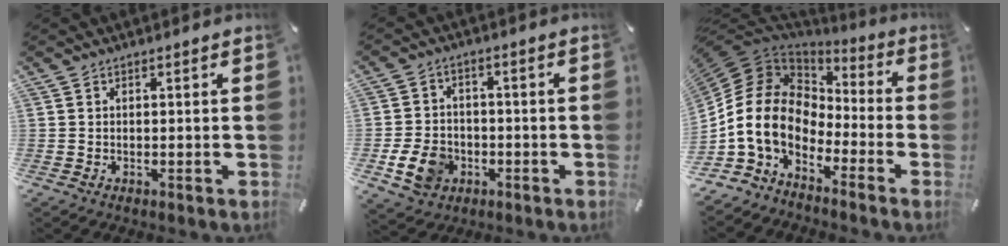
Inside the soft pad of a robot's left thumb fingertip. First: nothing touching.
{"total": 8.6, "force": [-2.6, 6.9, 4.3], "torque": [-0.088, 0.009, -0.048]}
{"total": 13.6, "force": [-4.1, 9.8, 8.5], "torque": [-0.215, 0.005, -0.084]}